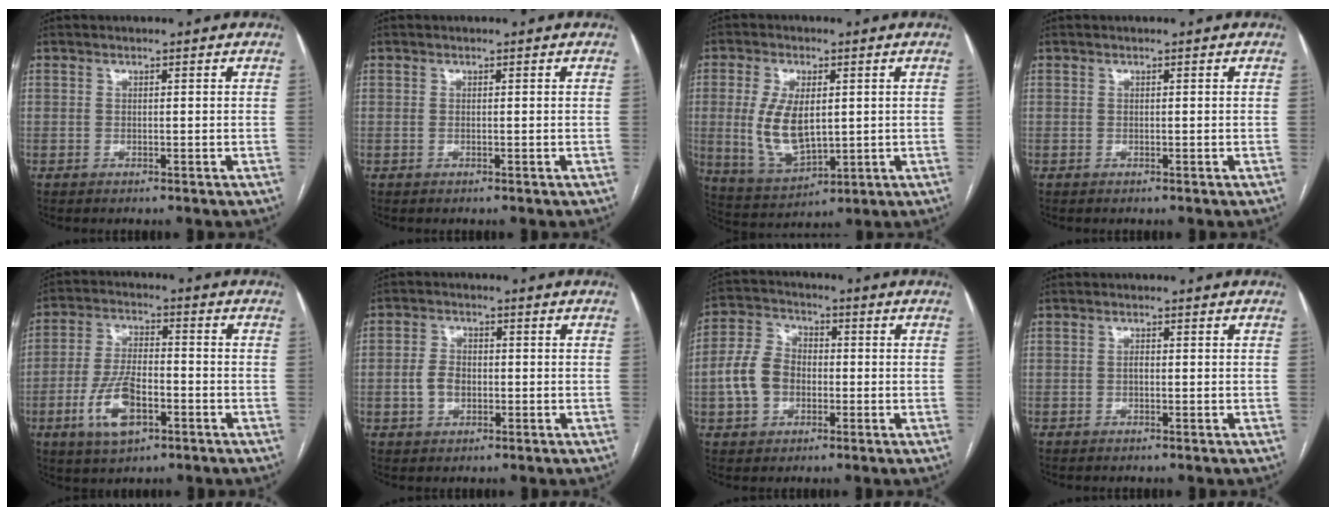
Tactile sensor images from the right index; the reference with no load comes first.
{"total": 0.0}
{"total": 10.7, "force": [0.8, 4.9, 9.4], "torque": [-0.201, -0.003, 0.028]}
{"total": 0.0}
{"total": 9.8, "force": [-3.7, 3.9, 8.1], "torque": [-0.179, 0.001, -0.065]}
{"total": 4.0, "force": [-0.7, 2.9, 2.7], "torque": [-0.057, 0.009, -0.011]}
{"total": 8.3, "force": [-1.5, 6.2, 5.2], "torque": [-0.129, 0.028, -0.030]}
{"total": 0.7, "force": [-0.2, 0.3, 0.6], "torque": [-0.010, 0.002, -0.004]}